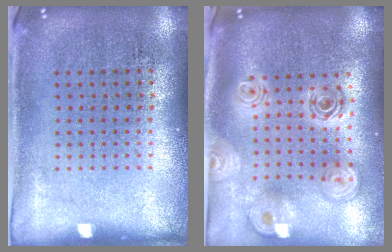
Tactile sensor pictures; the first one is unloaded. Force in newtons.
{"total": 2.5, "press": 1.9, "slide": 1.7}